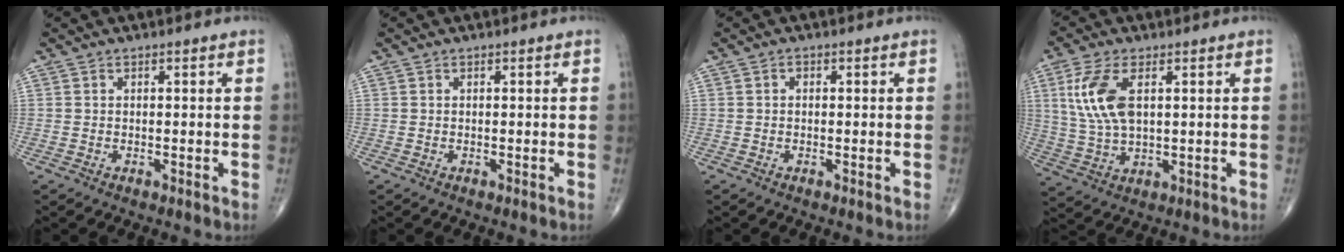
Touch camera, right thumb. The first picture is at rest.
{"total": 0.0}
{"total": 0.8, "force": [0.1, 0.5, 0.6], "torque": [-0.010, 0.004, 0.003]}
{"total": 10.6, "force": [2.9, 5.2, 8.8], "torque": [-0.194, -0.004, 0.063]}